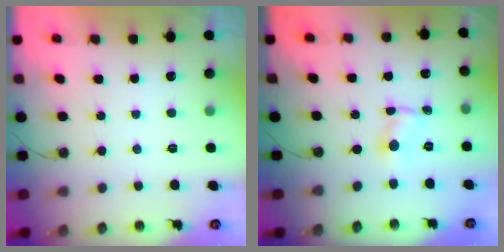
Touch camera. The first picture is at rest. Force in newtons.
{"total": 0.9, "press": 0.9, "slide": 0.1}